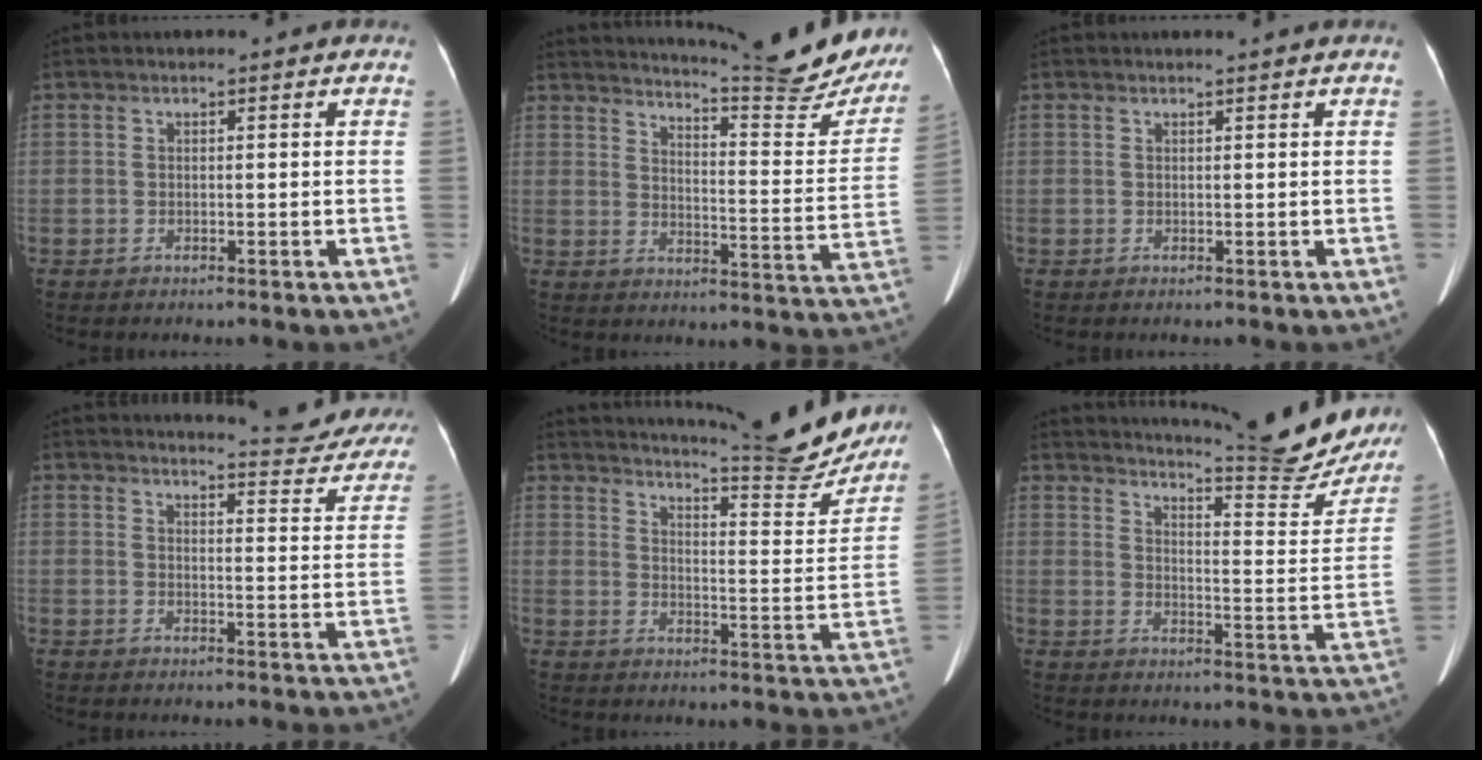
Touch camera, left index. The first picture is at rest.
{"total": 22.4, "force": [20.8, 1.0, 8.3], "torque": [-0.119, -0.097, 0.250]}
{"total": 1.3, "force": [1.2, -0.3, 0.4], "torque": [-0.015, 0.001, 0.022]}
{"total": 13.4, "force": [13.1, 1.4, 2.7], "torque": [-0.017, -0.059, 0.131]}
{"total": 19.8, "force": [18.4, 1.3, 7.3], "torque": [-0.109, -0.068, 0.228]}
{"total": 21.8, "force": [20.2, 1.2, 8.1], "torque": [-0.115, -0.091, 0.244]}